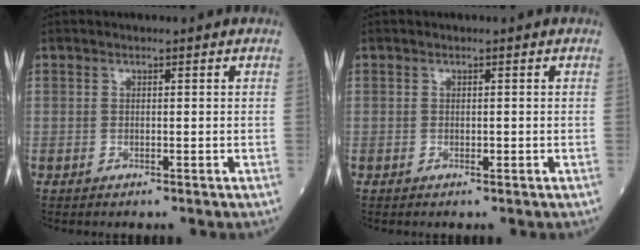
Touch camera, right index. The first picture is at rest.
{"total": 0.6, "force": [-0.1, 0.3, 0.5], "torque": [-0.011, -0.001, -0.002]}